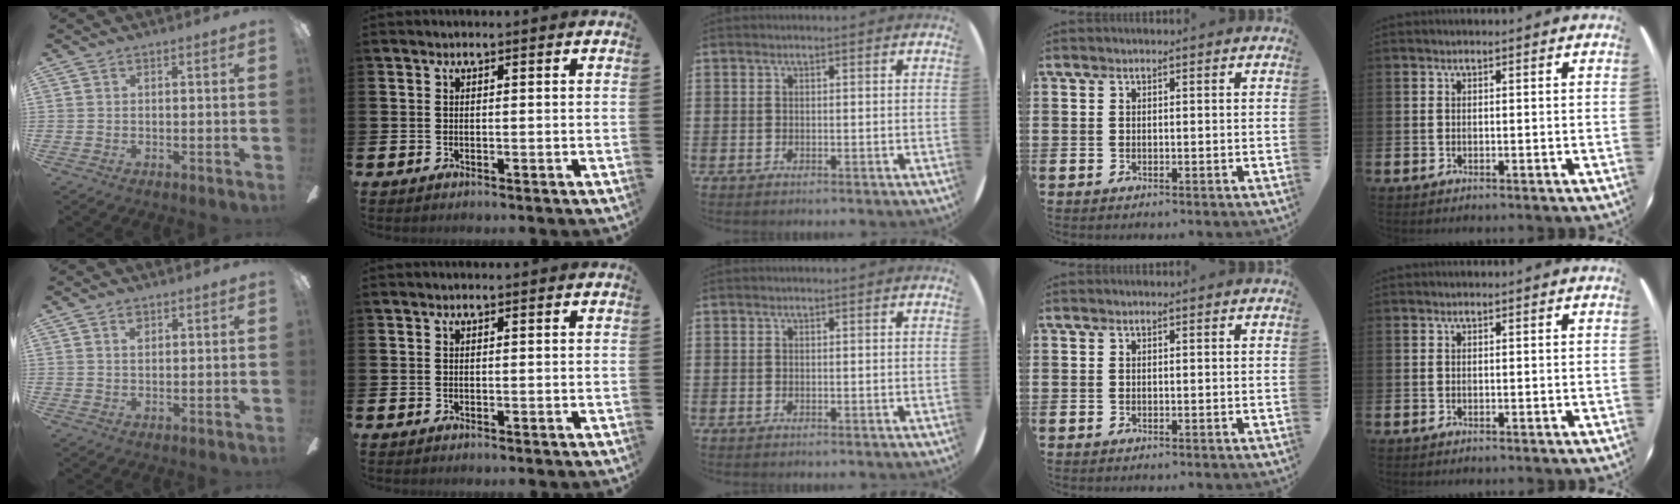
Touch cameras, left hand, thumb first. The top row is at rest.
{"thumb": {"total": 2.0, "force": [1.1, 1.2, 1.2], "torque": [-0.020, -0.001, 0.018]}}